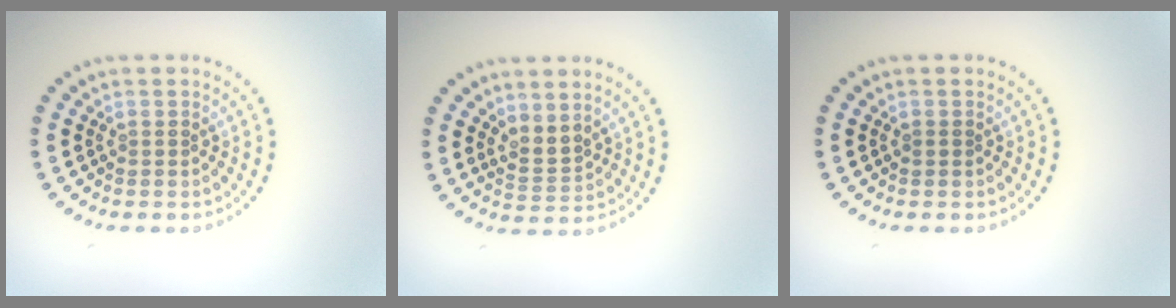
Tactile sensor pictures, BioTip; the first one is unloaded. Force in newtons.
{"total": 2.0, "press": 1.6, "slide": 1.2}
{"total": 0.5, "press": 0.5, "slide": 0.1}